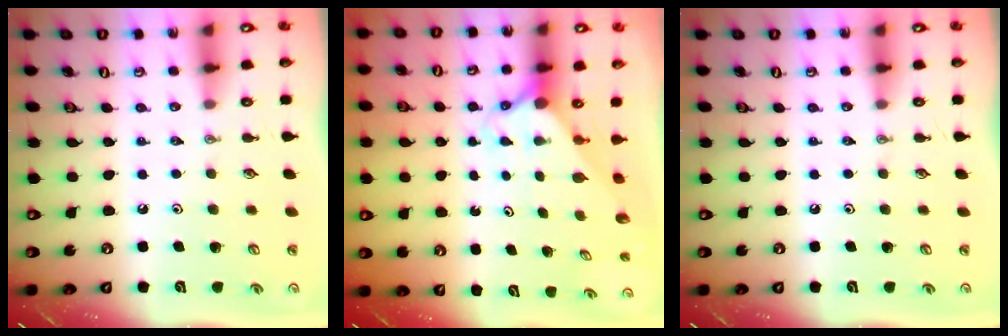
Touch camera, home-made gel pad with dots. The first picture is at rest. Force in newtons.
{"total": 2.2, "press": 2.2, "slide": 0.2}
{"total": 0.0}